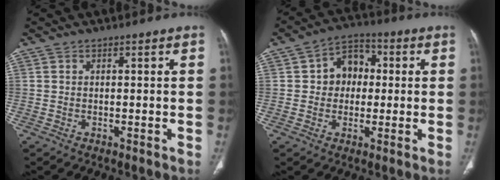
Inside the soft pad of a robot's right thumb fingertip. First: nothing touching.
{"total": 8.0, "force": [0.7, 6.5, 4.6], "torque": [-0.035, 0.018, 0.004]}